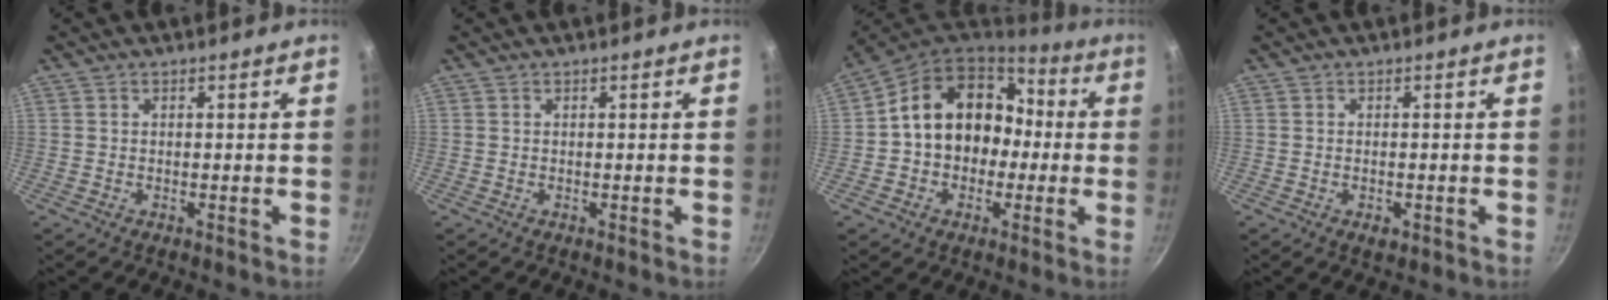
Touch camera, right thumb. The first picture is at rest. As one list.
[{"total": 0.0}, {"total": 16.4, "force": [0.2, 13.3, 9.7], "torque": [-0.111, 0.053, -0.003]}, {"total": 1.9, "force": [-0.8, 1.1, 1.3], "torque": [-0.024, -0.002, -0.011]}]